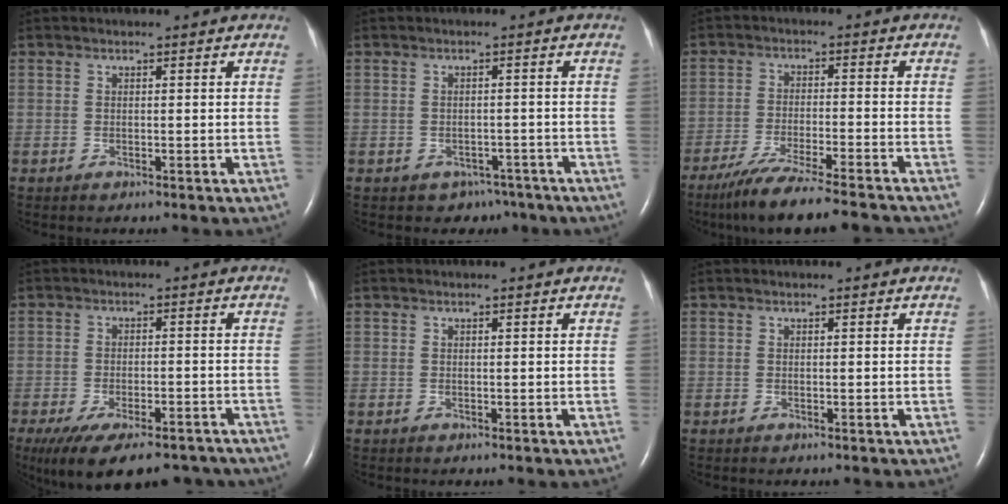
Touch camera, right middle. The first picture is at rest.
{"total": 4.2, "force": [-2.9, 3.0, 0.6], "torque": [-0.004, 0.015, -0.032]}
{"total": 13.8, "force": [-12.1, 0.1, 6.8], "torque": [-0.109, -0.035, -0.193]}
{"total": 16.9, "force": [-13.2, 5.7, 8.9], "torque": [-0.157, -0.019, -0.179]}
{"total": 0.0}
{"total": 0.0}